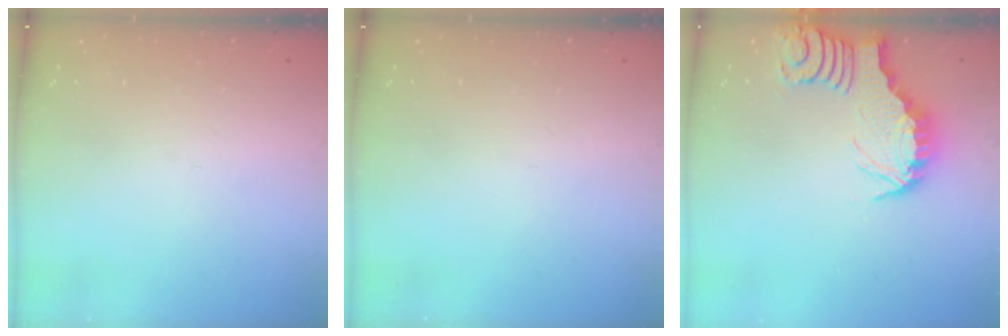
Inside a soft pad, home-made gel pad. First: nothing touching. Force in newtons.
{"total": 0.0}
{"total": 2.6, "press": 2.6, "slide": 0.2}